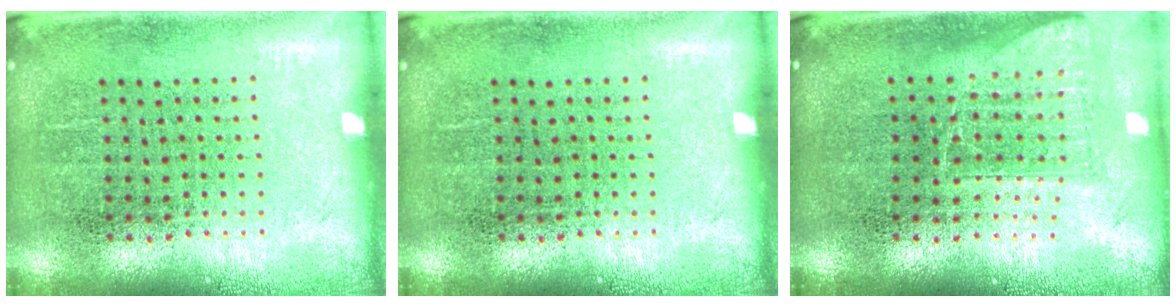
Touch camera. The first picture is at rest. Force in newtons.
{"total": 0.0}
{"total": 1.5, "press": 1.2, "slide": 0.9}